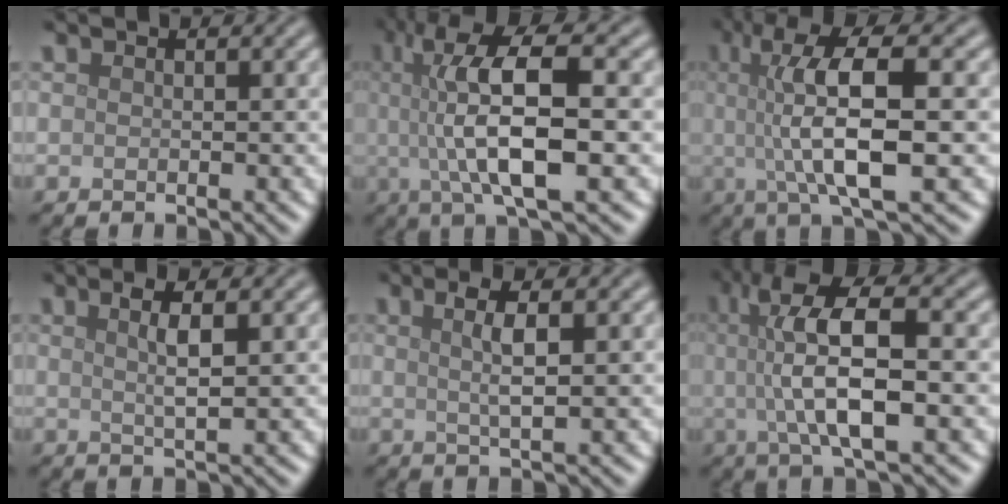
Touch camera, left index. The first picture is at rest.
{"total": 10.5, "force": [0.6, 3.1, 10.0], "torque": [-0.168, 0.013, 0.010]}
{"total": 9.5, "force": [0.5, 2.5, 9.1], "torque": [-0.152, 0.006, 0.009]}
{"total": 2.7, "force": [0.8, 0.6, 2.5], "torque": [-0.042, 0.003, 0.014]}
{"total": 3.0, "force": [0.7, 0.7, 2.8], "torque": [-0.048, 0.003, 0.012]}
{"total": 9.8, "force": [0.7, 3.1, 9.2], "torque": [-0.152, 0.017, 0.006]}